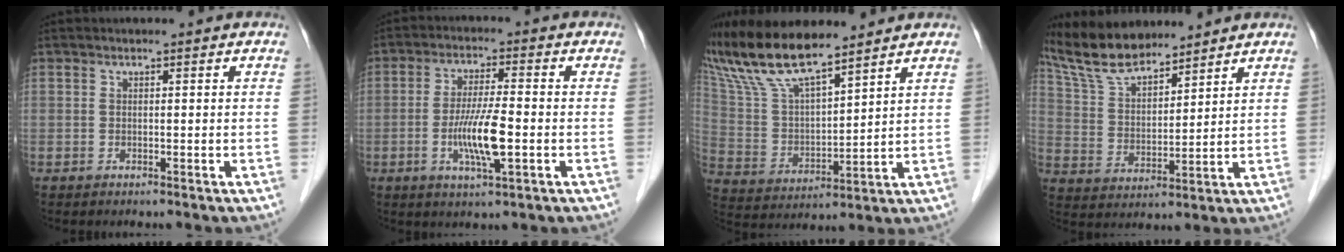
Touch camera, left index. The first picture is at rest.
{"total": 7.7, "force": [-2.0, 0.7, 7.4], "torque": [-0.144, -0.009, -0.041]}
{"total": 15.2, "force": [12.8, 2.4, 7.8], "torque": [-0.171, 0.012, 0.253]}
{"total": 10.4, "force": [9.5, 2.3, 3.6], "torque": [-0.085, 0.020, 0.185]}